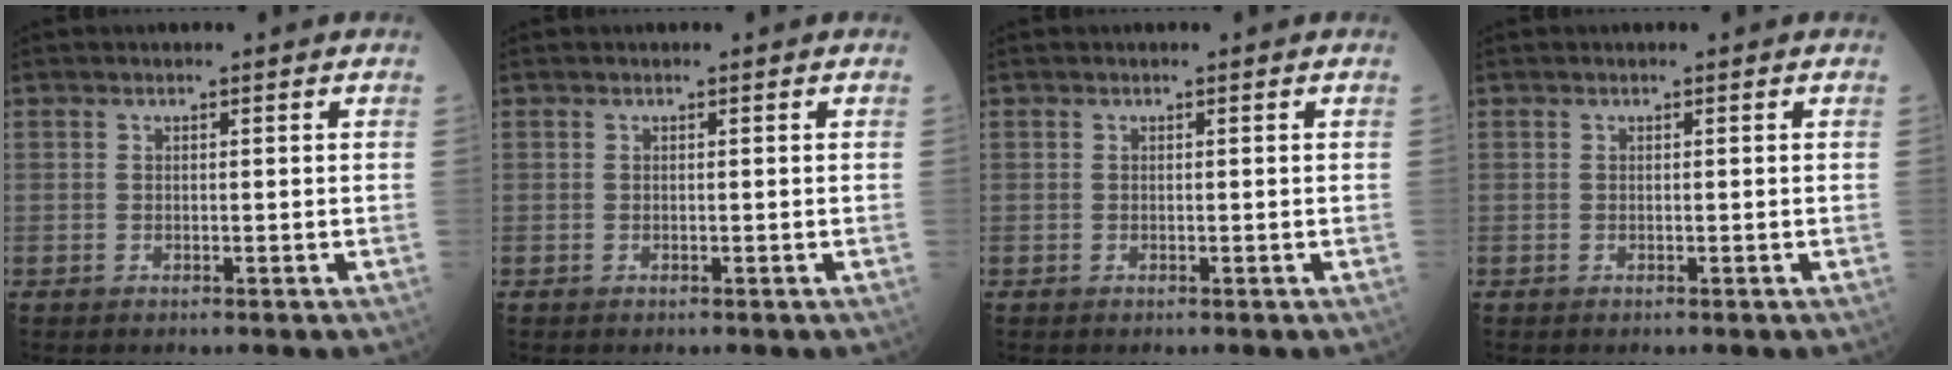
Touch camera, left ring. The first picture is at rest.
{"total": 0.0}
{"total": 0.0}
{"total": 0.0}